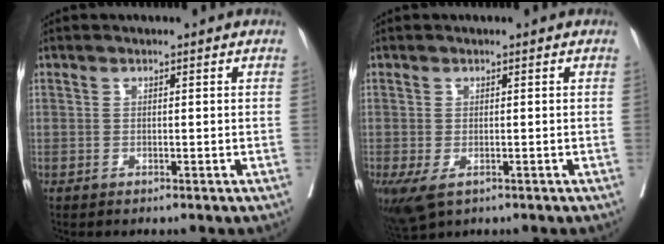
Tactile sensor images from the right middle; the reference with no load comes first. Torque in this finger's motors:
{"motor_torque": [0.32, -0.28, 0.17, 0.04]}